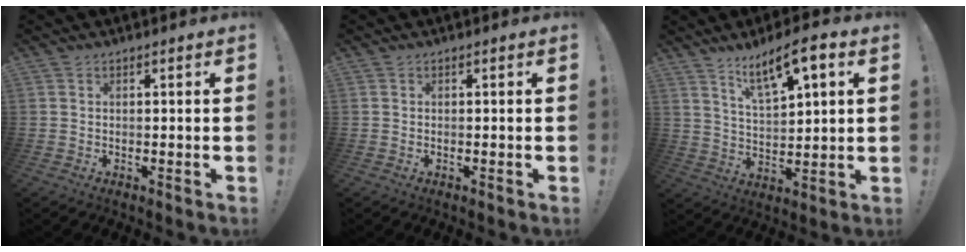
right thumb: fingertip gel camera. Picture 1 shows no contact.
{"total": 0.0}
{"total": 10.7, "force": [6.5, 2.9, 8.1], "torque": [-0.135, -0.027, 0.108]}